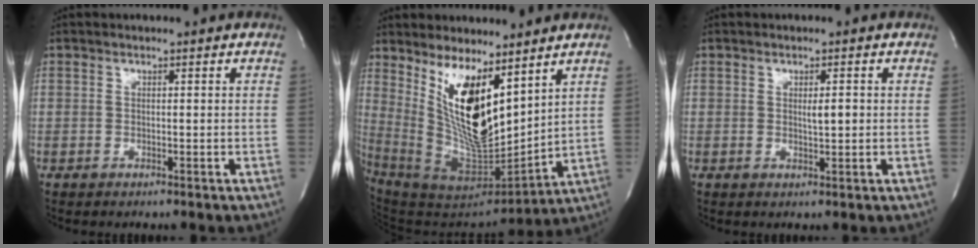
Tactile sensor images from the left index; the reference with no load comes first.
{"total": 15.1, "force": [7.7, 4.5, 12.2], "torque": [-0.231, -0.019, 0.156]}
{"total": 2.0, "force": [0.0, 0.5, 1.9], "torque": [-0.033, -0.005, 0.002]}